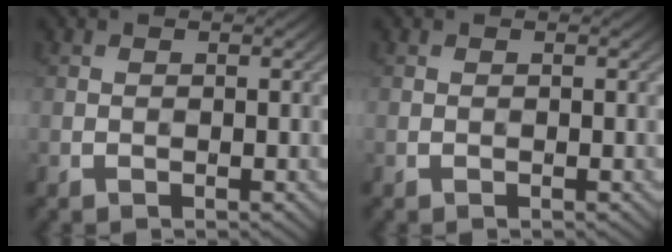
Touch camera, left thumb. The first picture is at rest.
{"total": 0.0}